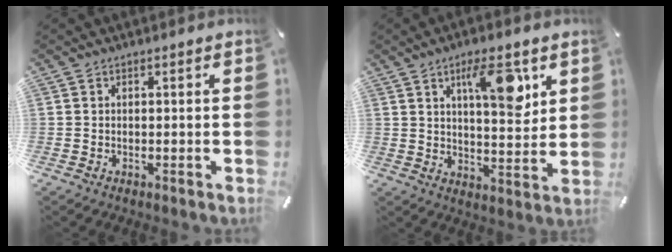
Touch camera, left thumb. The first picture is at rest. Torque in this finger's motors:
{"motor_torque": [1.61, 2.34, 1.09, -1.09, 0.44]}